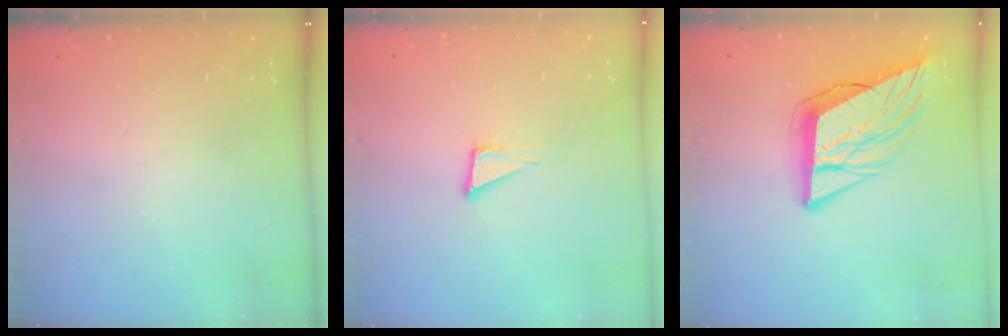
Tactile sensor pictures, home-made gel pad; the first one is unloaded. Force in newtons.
{"total": 4.3, "press": 3.1, "slide": 3.0}
{"total": 13.0, "press": 12.4, "slide": 4.0}